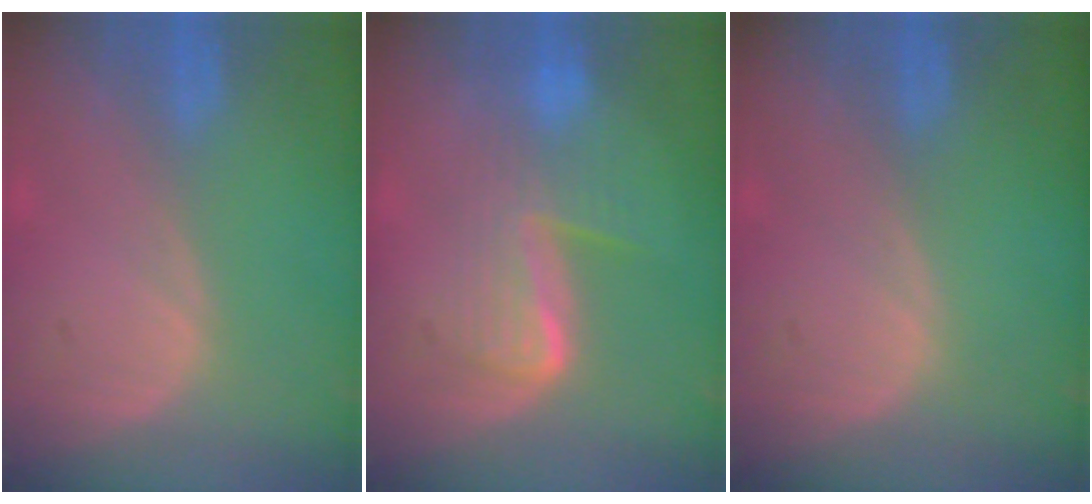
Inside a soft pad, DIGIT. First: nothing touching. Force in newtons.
{"total": 6.6, "press": 6.3, "slide": 1.9}
{"total": 0.0}